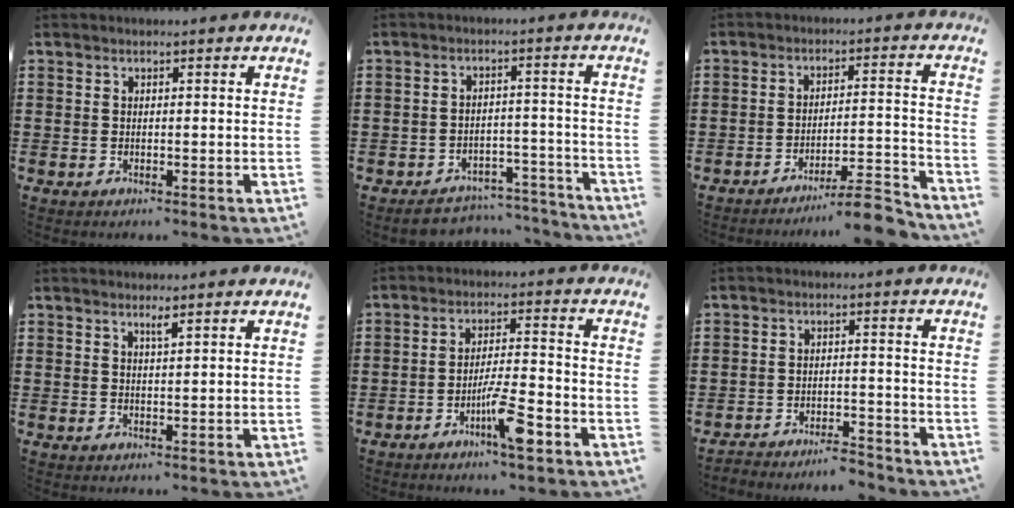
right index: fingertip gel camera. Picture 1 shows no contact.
{"total": 4.3, "force": [-4.1, 1.2, 0.6], "torque": [-0.014, 0.011, -0.084]}
{"total": 7.6, "force": [-6.8, 0.1, 3.4], "torque": [-0.047, 0.006, -0.128]}
{"total": 1.3, "force": [0.9, 0.1, 0.9], "torque": [-0.020, -0.001, 0.016]}
{"total": 7.5, "force": [-4.0, 1.2, 6.2], "torque": [-0.109, 0.002, -0.070]}
{"total": 4.2, "force": [-4.2, 0.2, -0.1], "torque": [-0.005, 0.001, -0.089]}